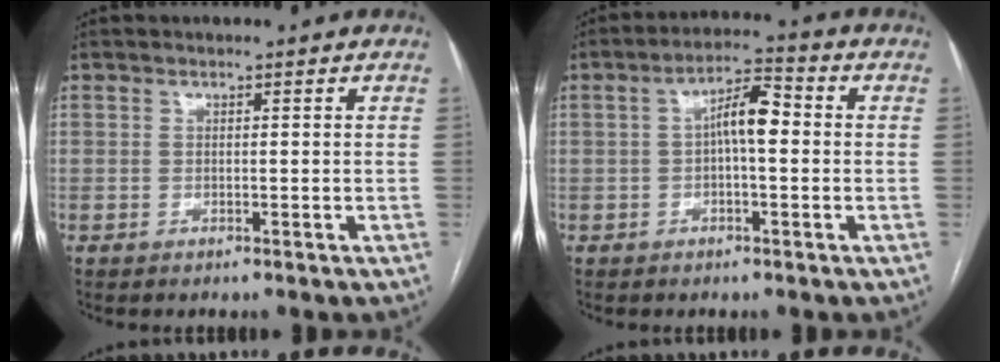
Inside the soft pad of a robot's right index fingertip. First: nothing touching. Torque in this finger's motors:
{"motor_torque": [0.74, 0.04, 0.21, 0.10]}